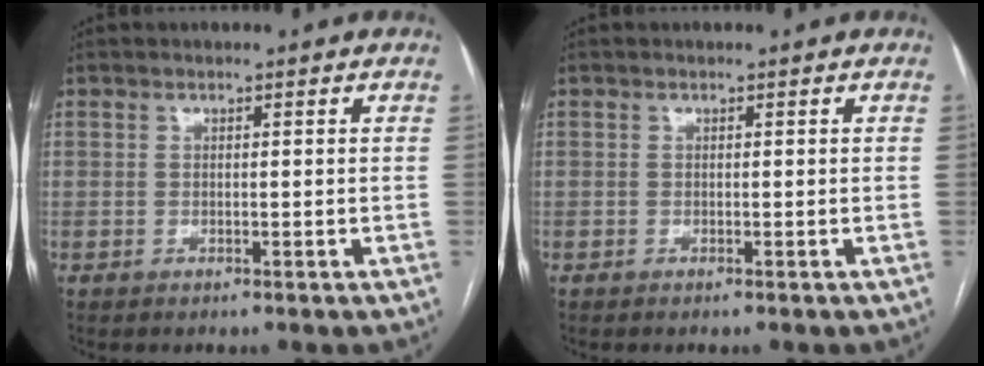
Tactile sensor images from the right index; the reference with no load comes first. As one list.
[{"total": 0.0}]